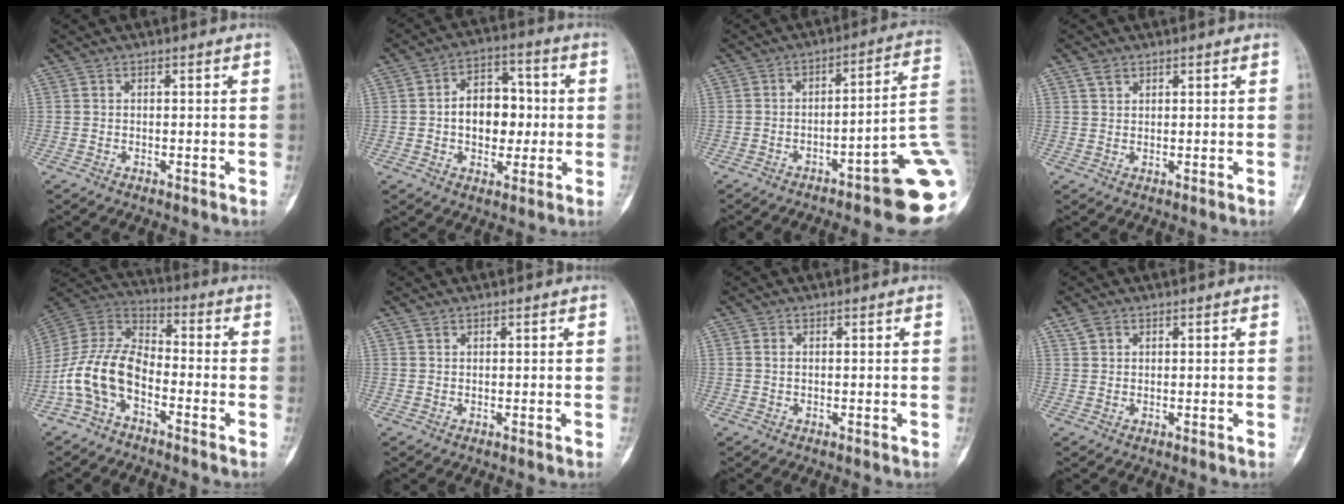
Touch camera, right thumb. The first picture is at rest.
{"total": 11.2, "force": [-0.1, 7.8, 8.0], "torque": [-0.078, 0.022, -0.005]}
{"total": 15.7, "force": [-6.2, 2.6, 14.2], "torque": [-0.111, 0.057, -0.077]}
{"total": 2.0, "force": [1.4, 1.2, 0.8], "torque": [-0.010, 0.000, 0.027]}
{"total": 12.6, "force": [-4.8, 7.4, 9.0], "torque": [-0.179, 0.058, -0.105]}
{"total": 0.8, "force": [0.7, 0.3, 0.2], "torque": [-0.003, -0.001, 0.014]}
{"total": 0.7, "force": [0.3, 0.4, 0.5], "torque": [-0.012, 0.003, 0.006]}
{"total": 2.2, "force": [1.4, 1.4, 0.9], "torque": [-0.016, 0.004, 0.030]}